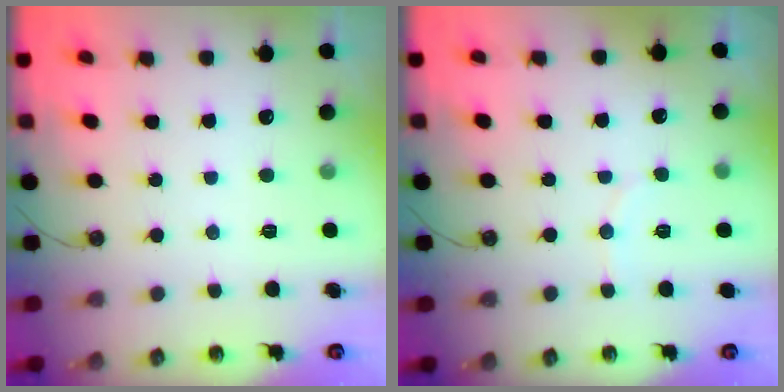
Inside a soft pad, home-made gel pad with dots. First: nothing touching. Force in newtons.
{"total": 4.9, "press": 4.7, "slide": 1.4}